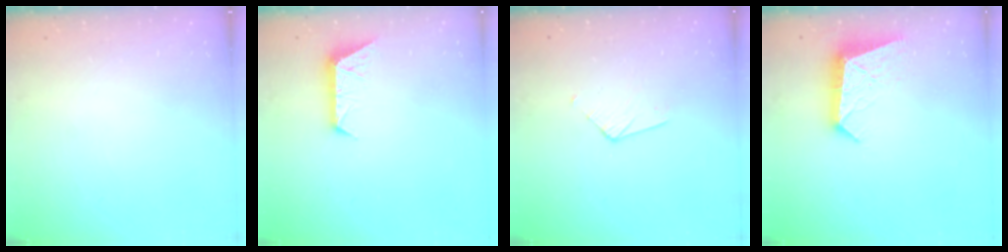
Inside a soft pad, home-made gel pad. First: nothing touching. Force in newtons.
{"total": 7.5, "press": 7.5, "slide": 0.5}
{"total": 3.6, "press": 3.5, "slide": 0.3}
{"total": 11.3, "press": 11.3, "slide": 0.8}